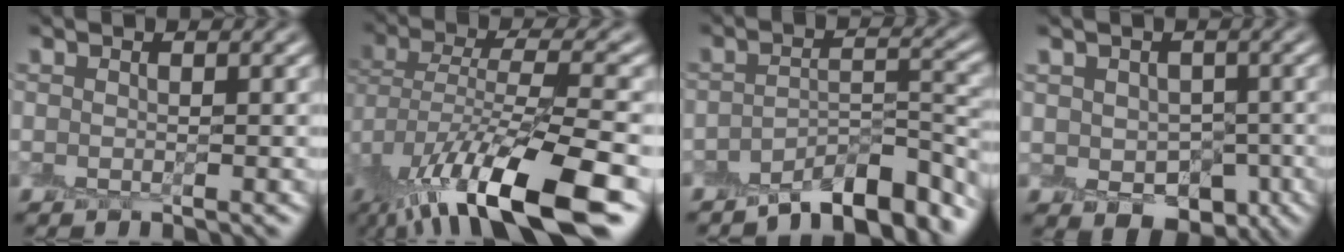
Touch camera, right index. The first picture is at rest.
{"total": 12.4, "force": [-7.2, 3.6, 9.4], "torque": [-0.187, -0.003, -0.112]}
{"total": 5.9, "force": [-5.1, 1.6, 2.6], "torque": [-0.031, 0.007, -0.083]}
{"total": 4.4, "force": [-0.8, 3.8, 2.0], "torque": [-0.021, -0.010, -0.004]}